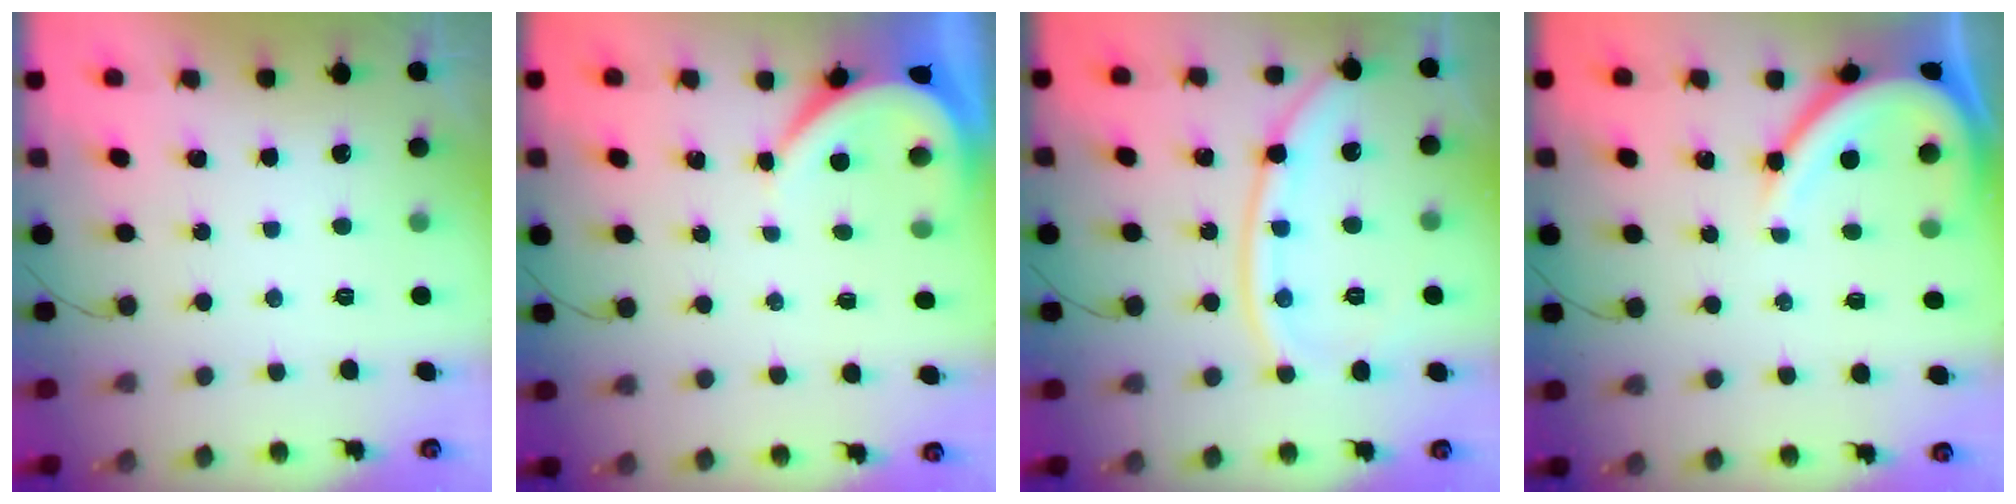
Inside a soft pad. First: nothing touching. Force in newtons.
{"total": 4.5, "press": 4.4, "slide": 0.2}
{"total": 12.8, "press": 12.8, "slide": 0.9}
{"total": 10.1, "press": 10.1, "slide": 1.1}